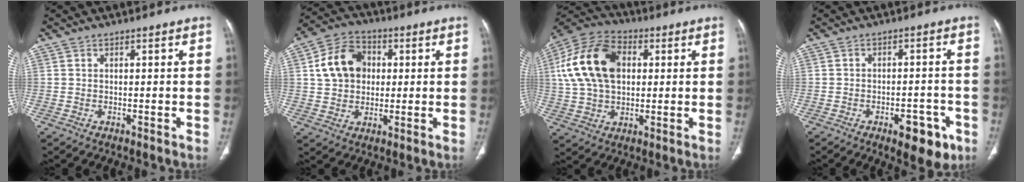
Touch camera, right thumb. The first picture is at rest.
{"total": 11.6, "force": [2.0, 9.2, 6.7], "torque": [-0.098, 0.012, 0.029]}
{"total": 18.5, "force": [3.5, 12.3, 13.4], "torque": [-0.244, 0.017, 0.061]}
{"total": 8.2, "force": [-4.1, 3.9, 5.9], "torque": [-0.054, 0.019, -0.050]}